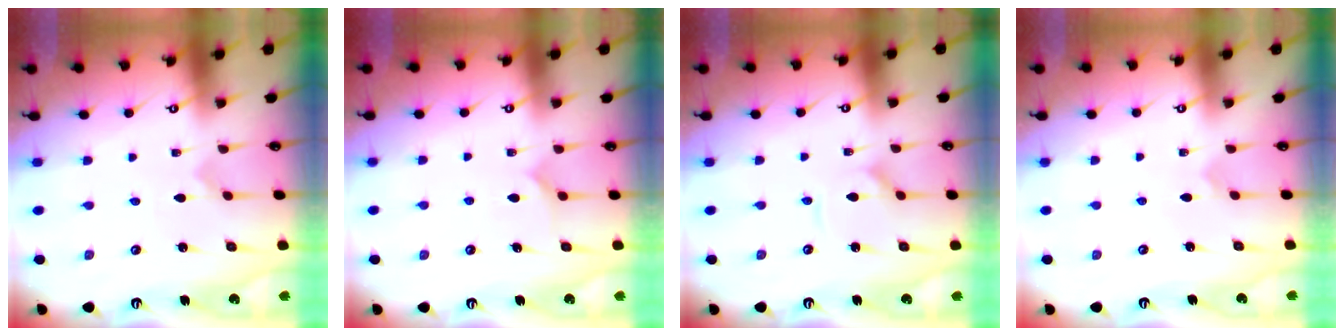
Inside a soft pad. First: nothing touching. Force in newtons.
{"total": 6.1, "press": 6.1, "slide": 0.5}
{"total": 2.2, "press": 2.2, "slide": 0.4}
{"total": 2.3, "press": 2.3, "slide": 0.2}